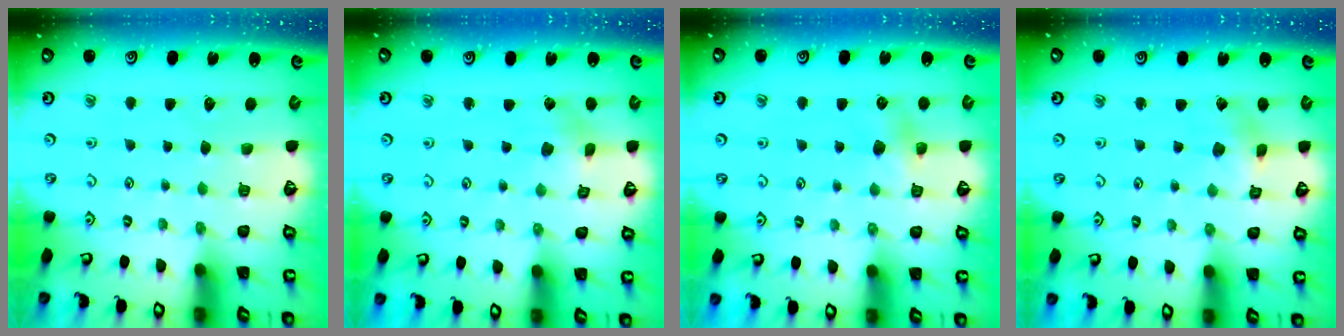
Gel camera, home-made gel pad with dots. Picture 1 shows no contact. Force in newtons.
{"total": 2.8, "press": 2.8, "slide": 0.4}
{"total": 6.3, "press": 6.3, "slide": 0.7}
{"total": 2.0, "press": 2.0, "slide": 0.3}